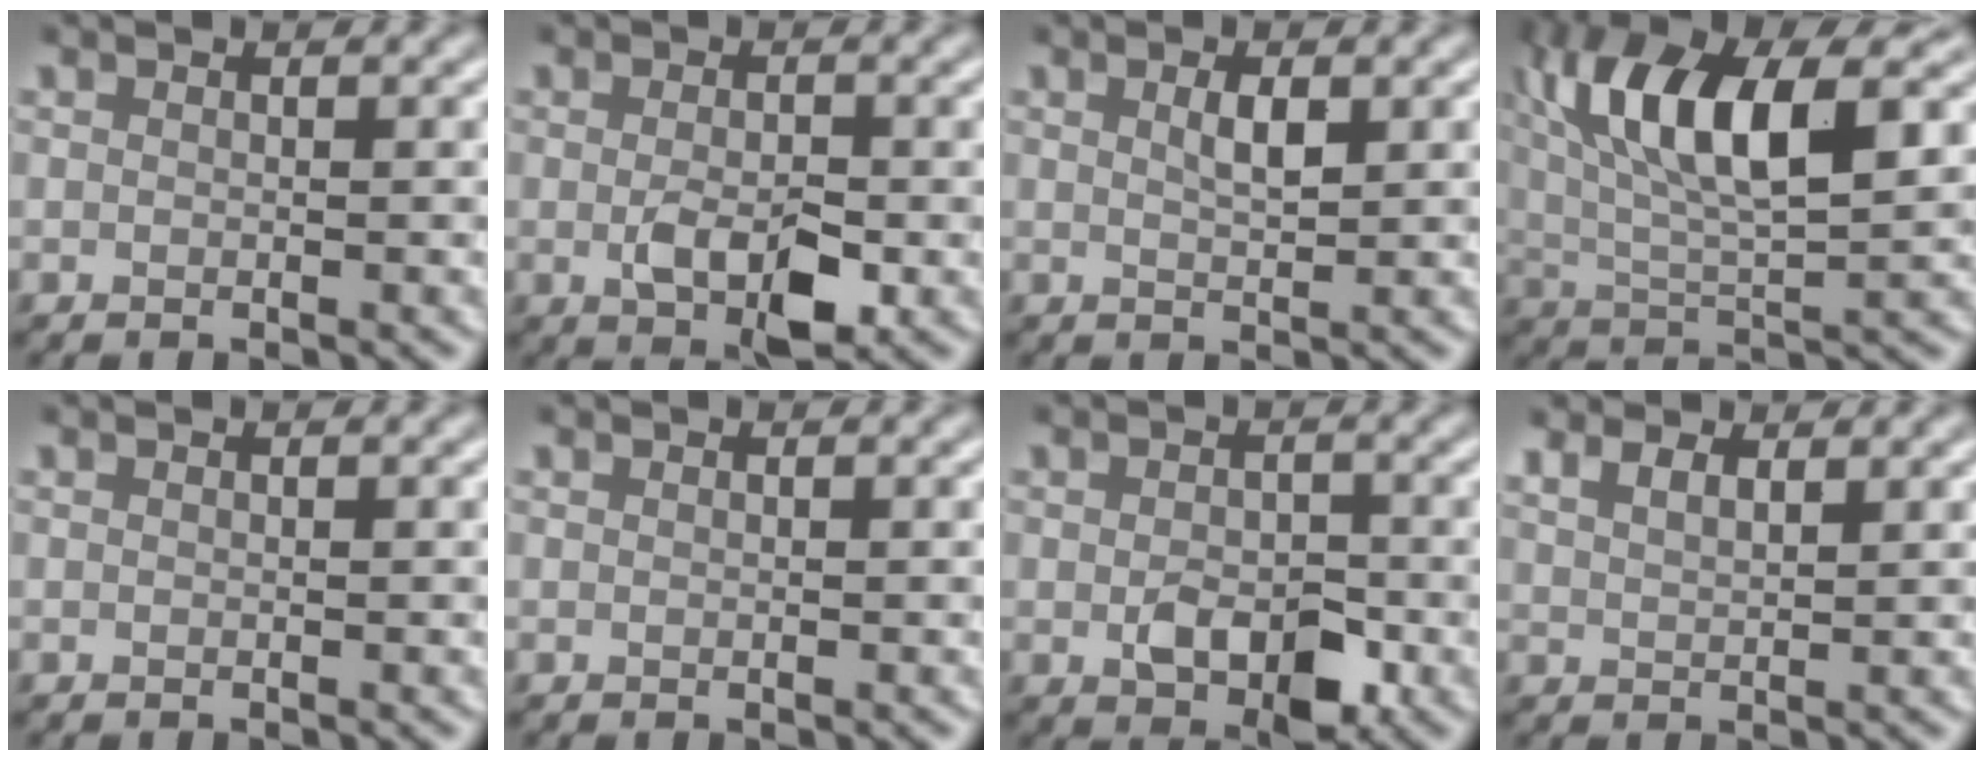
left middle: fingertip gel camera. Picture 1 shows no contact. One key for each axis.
{"total": 3.9, "fx": -0.9, "fy": 1.9, "fz": 3.2, "tx": -0.063, "ty": -0.008, "tz": -0.014}
{"total": 1.3, "fx": 0.5, "fy": 0.4, "fz": 1.1, "tx": -0.024, "ty": 0.001, "tz": 0.010}
{"total": 10.9, "fx": 3.6, "fy": 4.1, "fz": 9.5, "tx": -0.168, "ty": 0.017, "tz": 0.059}
{"total": 0.0}
{"total": 0.0}
{"total": 3.7, "fx": -1.1, "fy": 2.4, "fz": 2.6, "tx": -0.043, "ty": -0.008, "tz": -0.018}
{"total": 2.5, "fx": 2.0, "fy": 0.9, "fz": 1.2, "tx": -0.015, "ty": 0.008, "tz": 0.027}